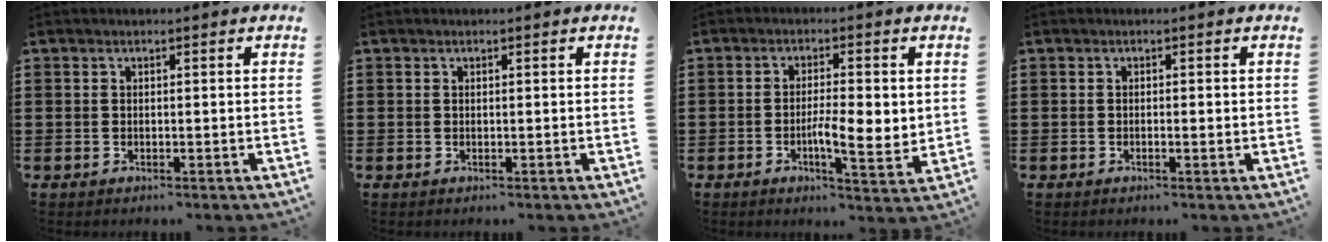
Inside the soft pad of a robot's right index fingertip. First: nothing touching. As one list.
[{"total": 0.0}, {"total": 5.7, "force": [-0.6, 1.7, 5.4], "torque": [-0.087, 0.001, -0.014]}, {"total": 0.7, "force": [-0.2, 0.1, 0.7], "torque": [-0.011, -0.002, -0.003]}]